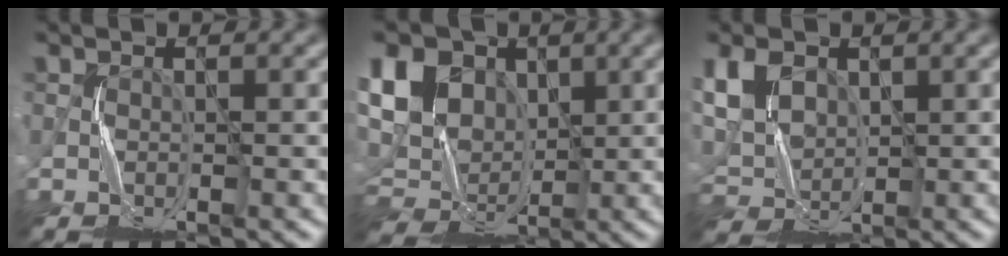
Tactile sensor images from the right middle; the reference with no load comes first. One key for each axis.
{"total": 11.6, "fx": 3.2, "fy": 8.8, "fz": 6.9, "tx": -0.159, "ty": 0.027, "tz": 0.042}
{"total": 5.7, "fx": 2.1, "fy": 4.0, "fz": 3.5, "tx": -0.098, "ty": 0.008, "tz": 0.036}